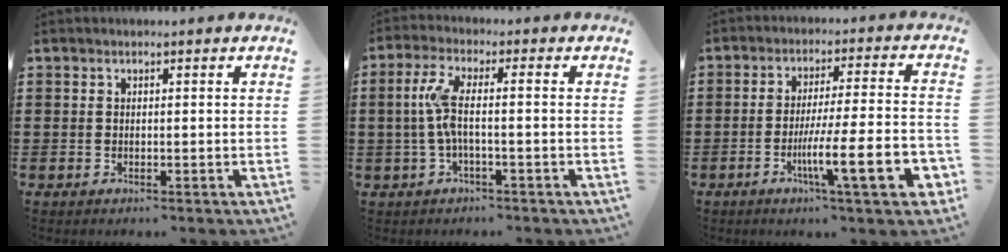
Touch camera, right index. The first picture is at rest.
{"total": 5.5, "force": [-0.7, 0.7, 5.4], "torque": [-0.123, -0.008, -0.024]}
{"total": 13.3, "force": [-4.8, 1.9, 12.2], "torque": [-0.219, -0.002, -0.082]}